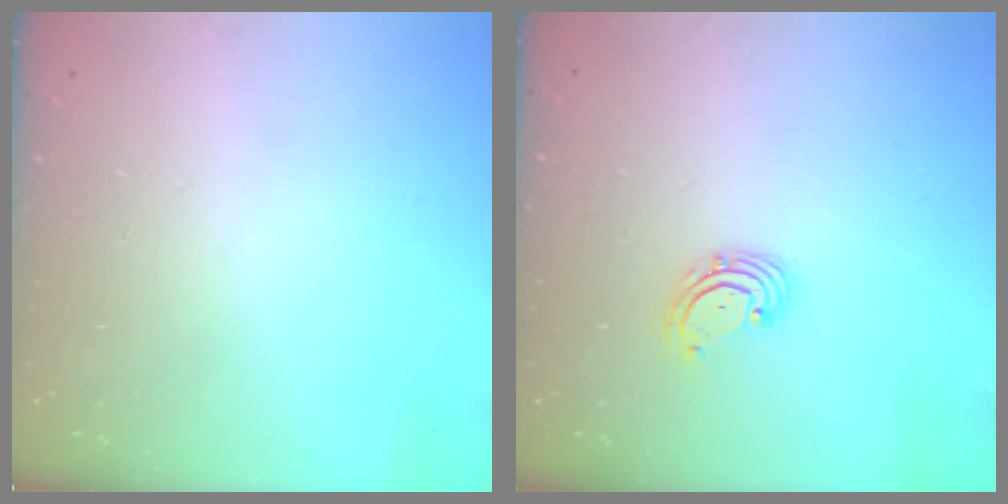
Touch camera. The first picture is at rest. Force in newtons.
{"total": 2.7, "press": 2.7, "slide": 0.6}